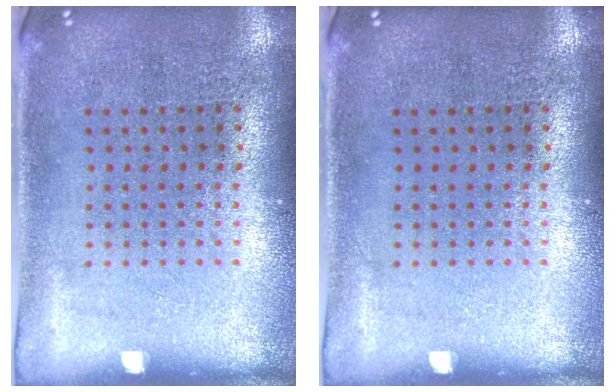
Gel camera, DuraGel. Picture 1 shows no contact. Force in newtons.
{"total": 0.0}